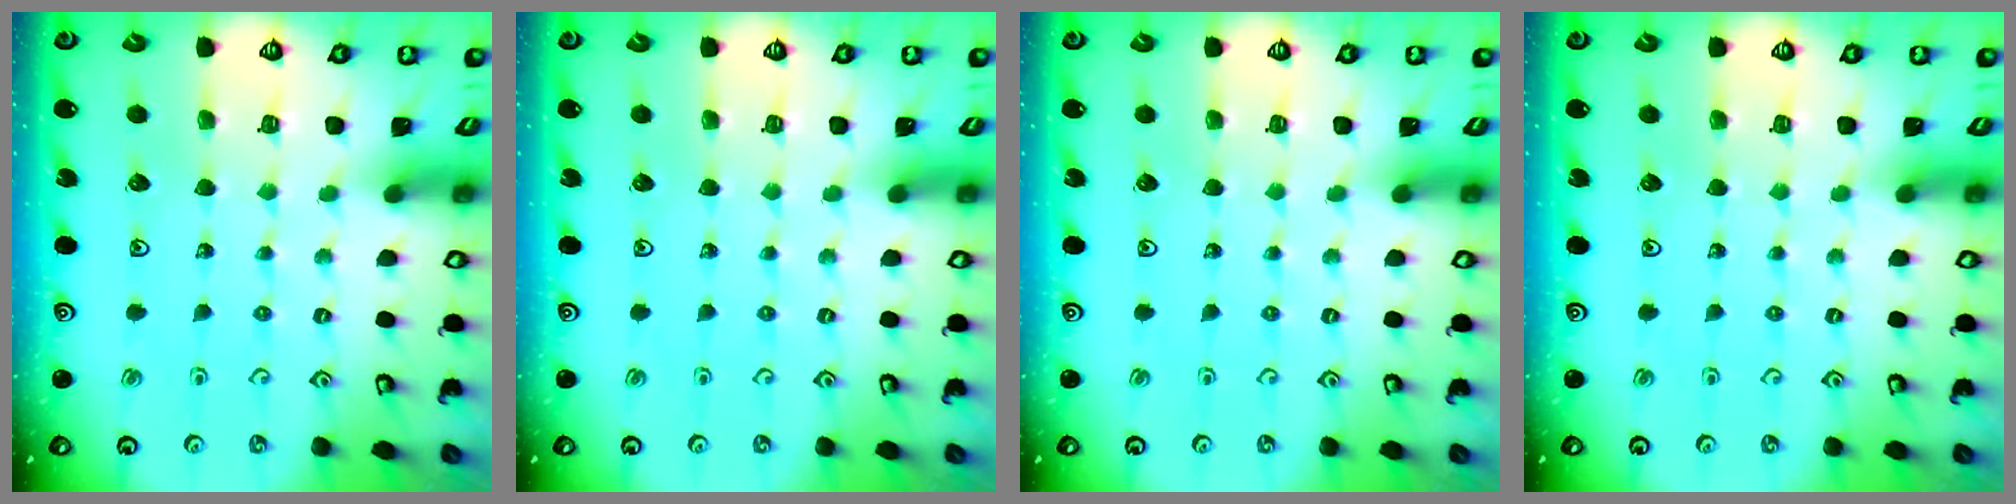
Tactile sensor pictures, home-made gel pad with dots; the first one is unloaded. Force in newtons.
{"total": 0.0}
{"total": 0.0}
{"total": 0.0}